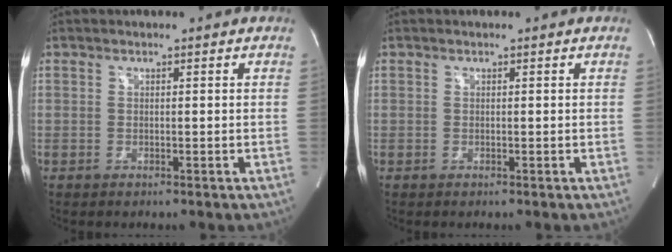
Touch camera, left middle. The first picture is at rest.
{"total": 0.0}